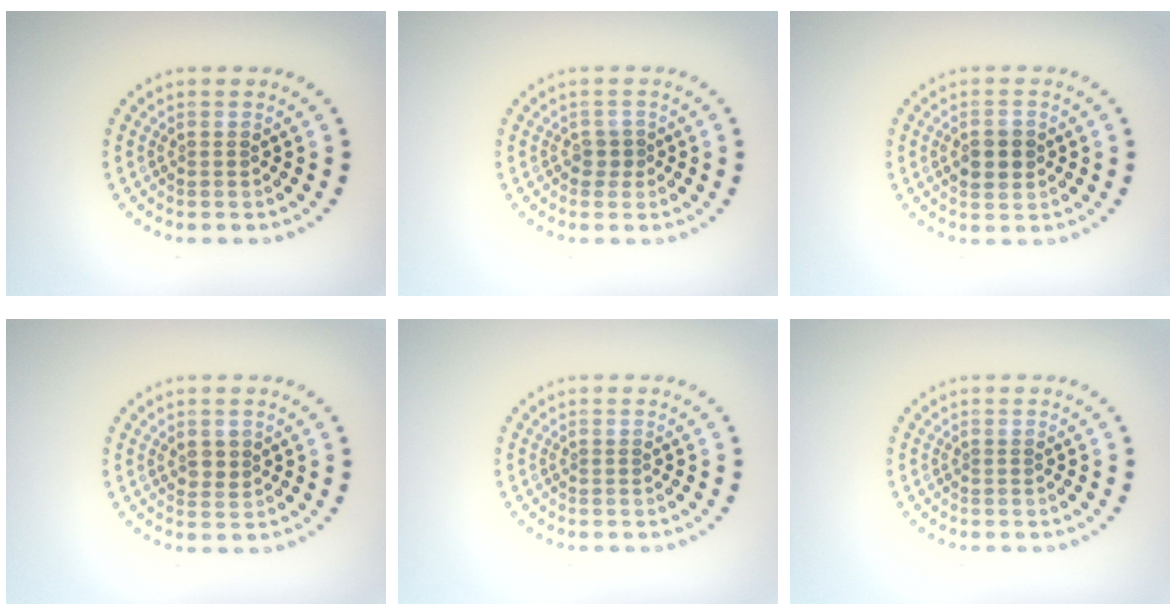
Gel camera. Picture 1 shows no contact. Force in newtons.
{"total": 0.9, "press": 0.7, "slide": 0.6}
{"total": 2.6, "press": 2.6, "slide": 0.1}
{"total": 1.5, "press": 1.4, "slide": 0.4}
{"total": 0.0}
{"total": 0.0}